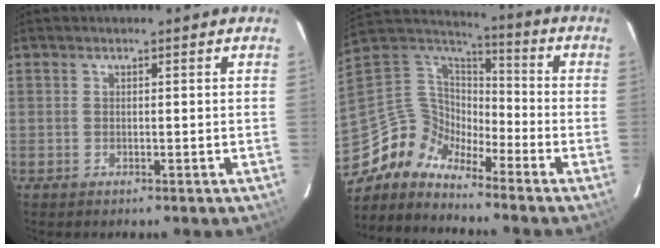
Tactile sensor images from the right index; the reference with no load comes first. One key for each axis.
{"total": 10.2, "fx": -8.9, "fy": 4.3, "fz": 2.5, "tx": -0.054, "ty": 0.030, "tz": -0.196}